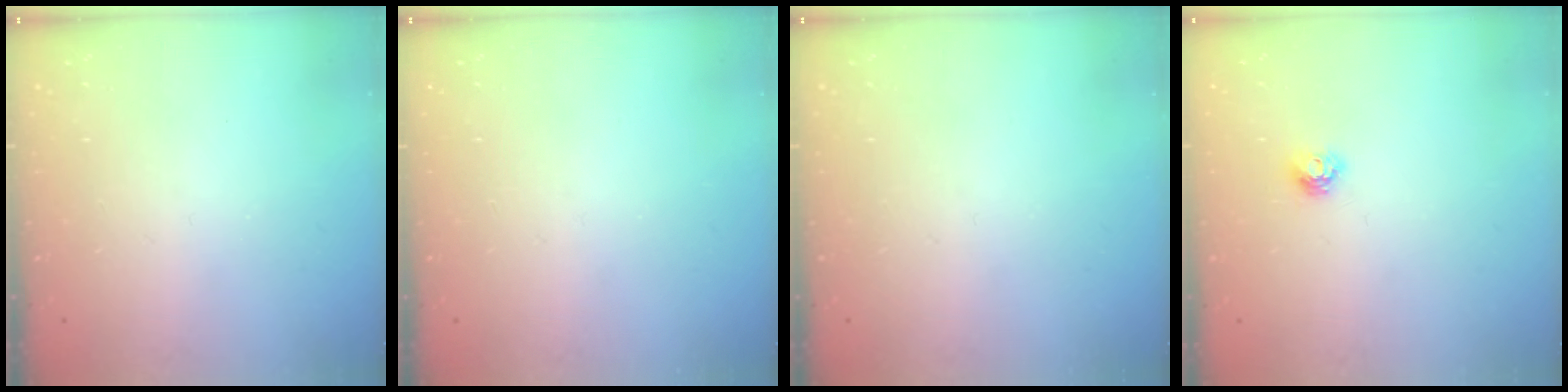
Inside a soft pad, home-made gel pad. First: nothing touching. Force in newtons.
{"total": 0.0}
{"total": 0.0}
{"total": 5.6, "press": 5.5, "slide": 0.7}